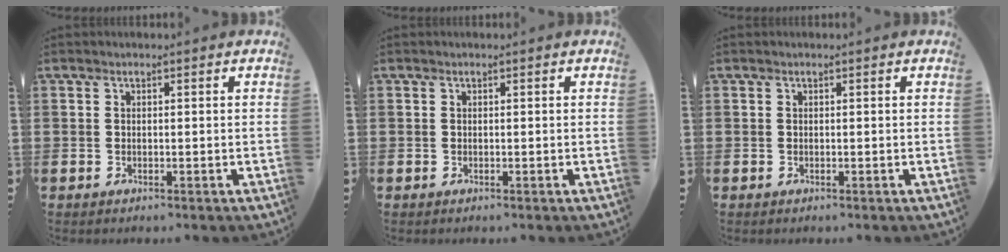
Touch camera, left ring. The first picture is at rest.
{"total": 0.0}
{"total": 0.0}